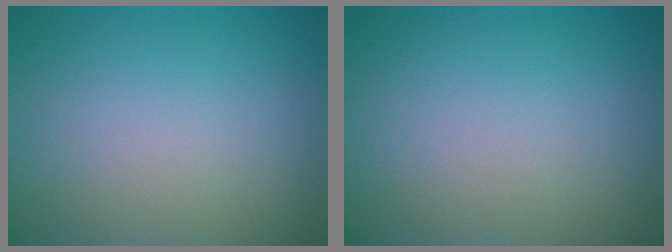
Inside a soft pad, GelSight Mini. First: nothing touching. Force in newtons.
{"total": 0.0}